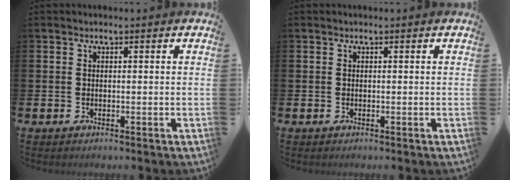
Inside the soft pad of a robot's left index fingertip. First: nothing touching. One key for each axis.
{"total": 0.0}